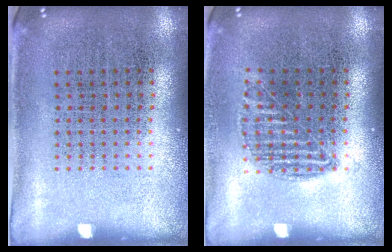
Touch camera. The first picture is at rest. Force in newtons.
{"total": 0.9, "press": 0.9, "slide": 0.4}